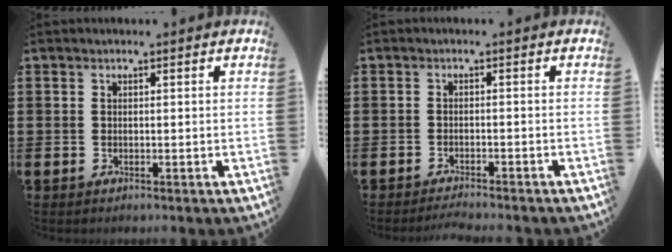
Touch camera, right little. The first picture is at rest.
{"total": 1.5, "force": [-1.5, -0.2, 0.2], "torque": [-0.004, 0.002, -0.030]}